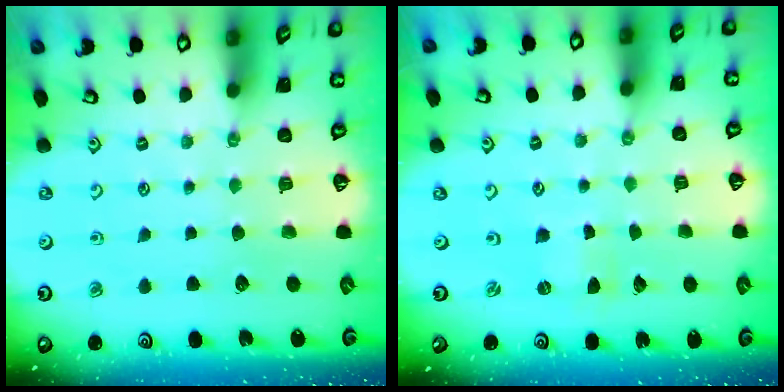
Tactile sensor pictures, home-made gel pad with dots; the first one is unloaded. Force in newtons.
{"total": 0.0}